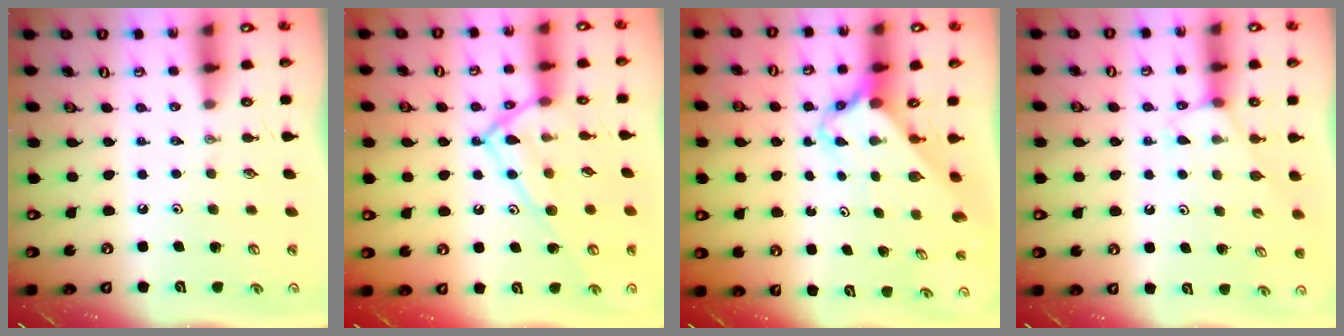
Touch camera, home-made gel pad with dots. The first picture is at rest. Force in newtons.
{"total": 14.1, "press": 14.1, "slide": 0.7}
{"total": 2.6, "press": 2.6, "slide": 0.2}
{"total": 5.3, "press": 5.2, "slide": 0.7}